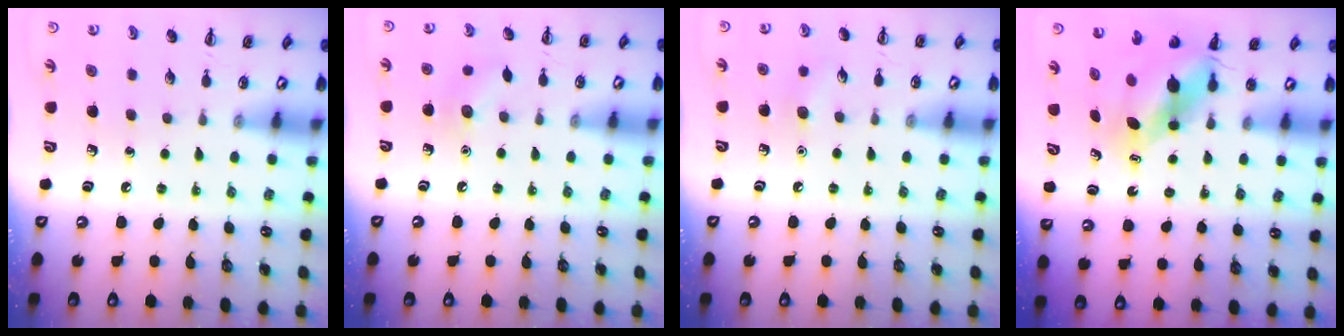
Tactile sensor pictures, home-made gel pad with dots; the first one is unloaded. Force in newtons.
{"total": 7.2, "press": 7.0, "slide": 1.5}
{"total": 5.2, "press": 5.0, "slide": 1.2}
{"total": 5.6, "press": 5.5, "slide": 1.1}